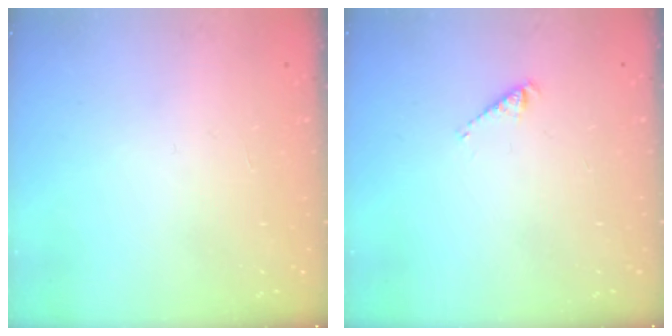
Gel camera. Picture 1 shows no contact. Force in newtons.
{"total": 2.4, "press": 2.4, "slide": 0.5}